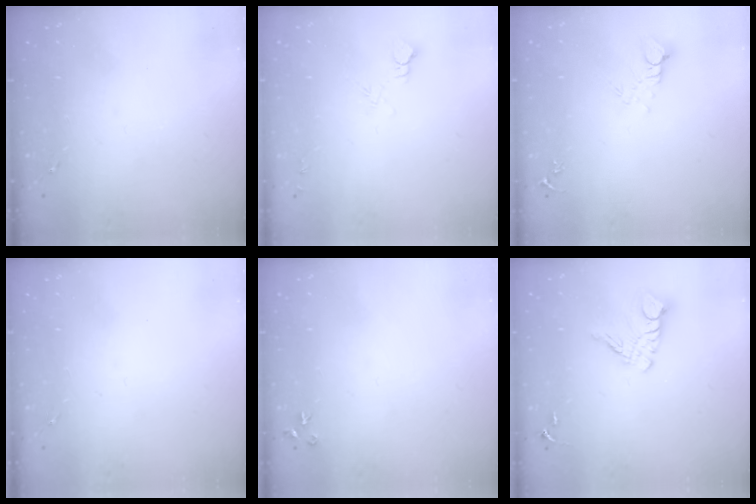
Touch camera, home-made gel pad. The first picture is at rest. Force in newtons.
{"total": 3.7, "press": 3.7, "slide": 0.4}
{"total": 5.0, "press": 5.0, "slide": 0.3}
{"total": 0.0}
{"total": 3.5, "press": 3.5, "slide": 0.4}
{"total": 10.3, "press": 10.3, "slide": 0.9}